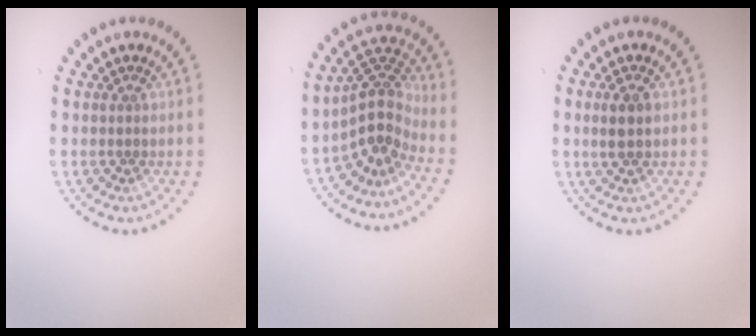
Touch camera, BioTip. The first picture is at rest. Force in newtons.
{"total": 3.9, "press": 2.7, "slide": 2.7}
{"total": 1.8, "press": 1.8, "slide": 0.5}